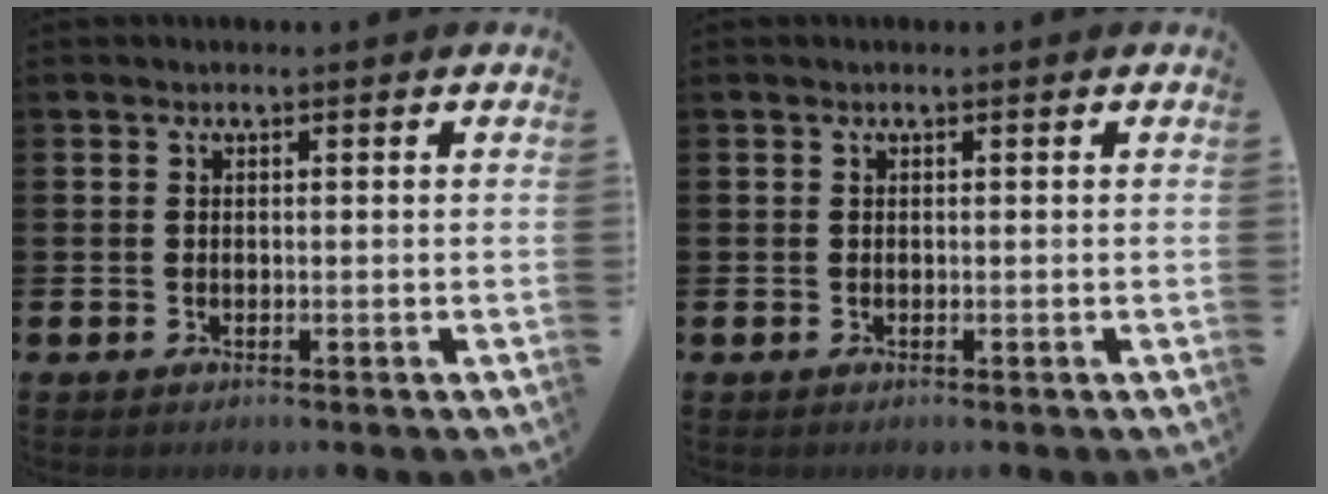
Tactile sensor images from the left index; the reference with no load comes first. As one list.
[{"total": 0.0}]